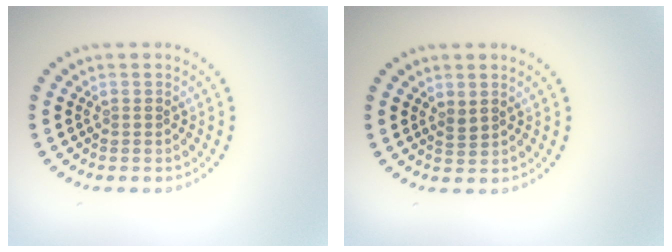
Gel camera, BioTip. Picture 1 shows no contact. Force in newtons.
{"total": 0.9, "press": 0.7, "slide": 0.5}